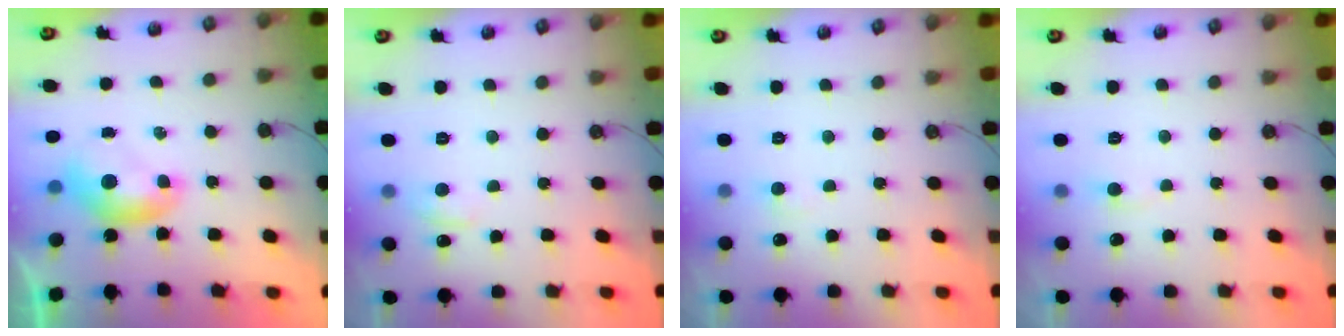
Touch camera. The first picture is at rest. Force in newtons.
{"total": 0.8, "press": 0.1, "slide": 0.8}
{"total": 1.5, "press": 1.4, "slide": 0.6}
{"total": 0.7, "press": 0.3, "slide": 0.6}